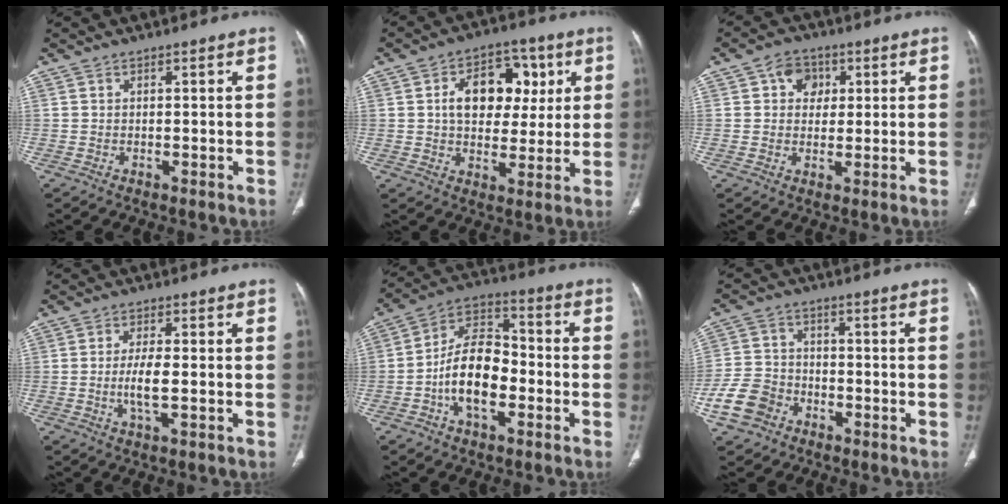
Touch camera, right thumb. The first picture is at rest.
{"total": 13.6, "force": [3.1, 9.4, 9.2], "torque": [-0.093, 0.005, 0.047]}
{"total": 5.9, "force": [1.8, 4.8, 2.9], "torque": [-0.010, 0.001, 0.023]}
{"total": 4.9, "force": [-0.7, 1.4, 4.6], "torque": [-0.095, -0.006, -0.015]}
{"total": 14.2, "force": [-3.8, 8.1, 11.1], "torque": [-0.181, 0.040, -0.074]}
{"total": 8.5, "force": [-4.3, 6.5, 3.4], "torque": [-0.060, 0.025, -0.083]}